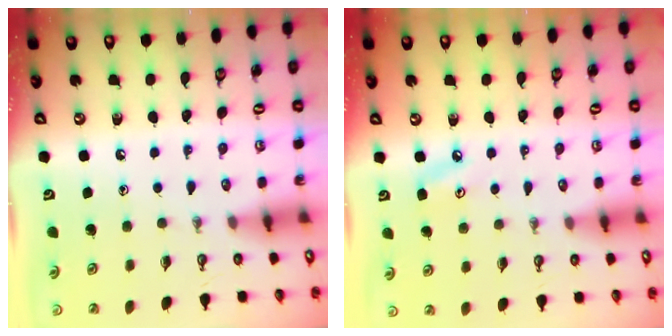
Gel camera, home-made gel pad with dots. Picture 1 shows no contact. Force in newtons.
{"total": 5.5, "press": 5.5, "slide": 0.5}